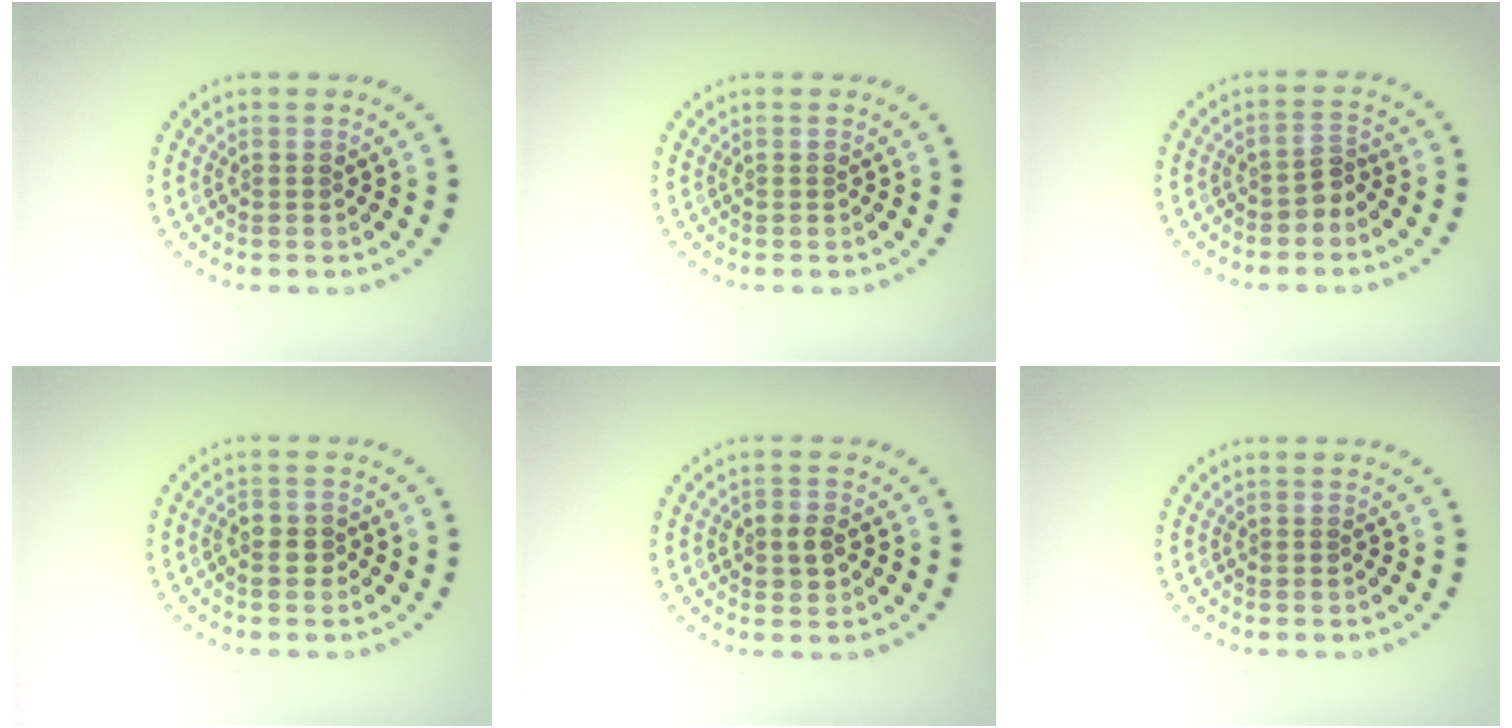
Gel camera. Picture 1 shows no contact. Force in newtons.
{"total": 0.0}
{"total": 1.5, "press": 1.2, "slide": 0.9}
{"total": 1.2, "press": 1.1, "slide": 0.3}
{"total": 2.0, "press": 2.0, "slide": 0.2}
{"total": 0.0}